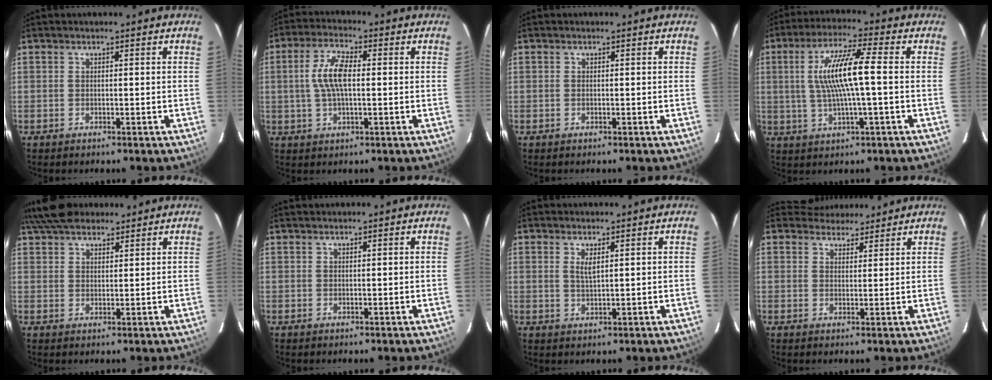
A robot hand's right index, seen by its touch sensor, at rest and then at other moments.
{"total": 7.4, "force": [0.5, 2.8, 6.9], "torque": [-0.137, 0.011, 0.010]}
{"total": 0.0}
{"total": 10.2, "force": [0.7, 0.0, 10.1], "torque": [-0.191, 0.001, 0.015]}
{"total": 7.8, "force": [6.8, 2.7, 2.5], "torque": [-0.051, 0.031, 0.121]}
{"total": 1.3, "force": [1.1, -0.6, -0.4], "torque": [0.005, 0.002, 0.021]}
{"total": 2.2, "force": [0.9, 0.5, 2.0], "torque": [-0.036, -0.002, 0.017]}
{"total": 5.1, "force": [4.8, 1.5, -0.8], "torque": [0.018, 0.013, 0.070]}